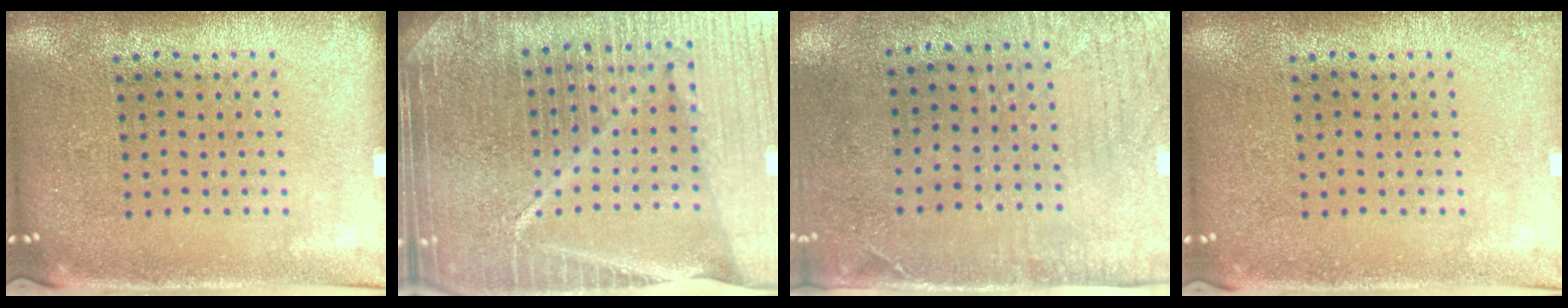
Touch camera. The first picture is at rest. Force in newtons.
{"total": 6.7, "press": 5.7, "slide": 3.4}
{"total": 3.0, "press": 2.4, "slide": 1.9}
{"total": 0.9, "press": 0.9, "slide": 0.1}